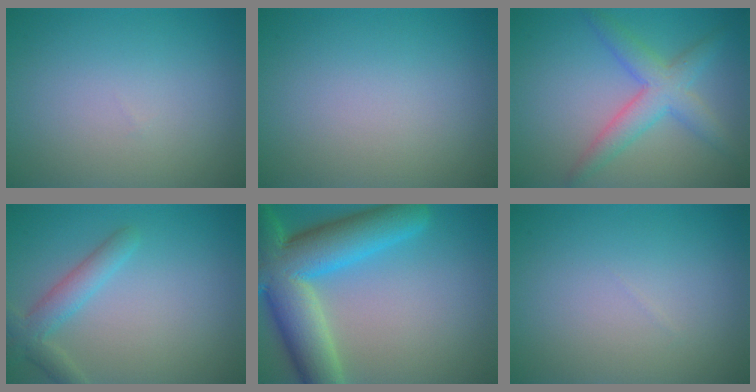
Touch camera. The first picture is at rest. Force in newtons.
{"total": 0.0}
{"total": 4.3, "press": 4.3, "slide": 0.1}
{"total": 3.0, "press": 3.0, "slide": 0.2}
{"total": 11.6, "press": 11.6, "slide": 0.6}
{"total": 0.0}